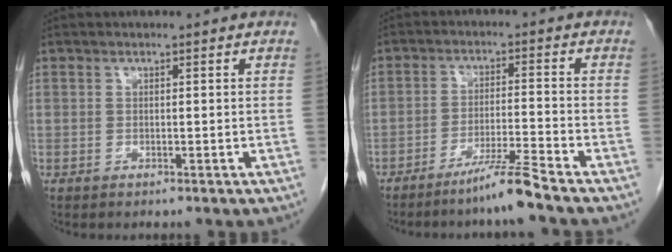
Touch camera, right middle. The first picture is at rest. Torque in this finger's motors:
{"motor_torque": [1.07, -0.67, 0.29, 0.06]}